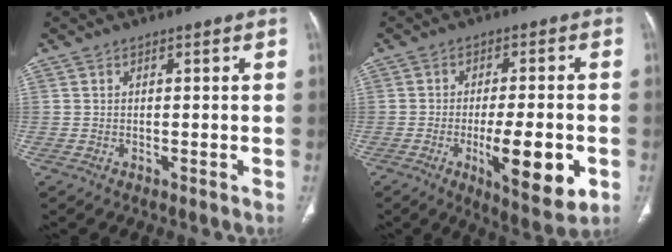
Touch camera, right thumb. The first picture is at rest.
{"total": 13.0, "force": [-3.8, 3.8, 11.9], "torque": [-0.171, -0.006, -0.049]}